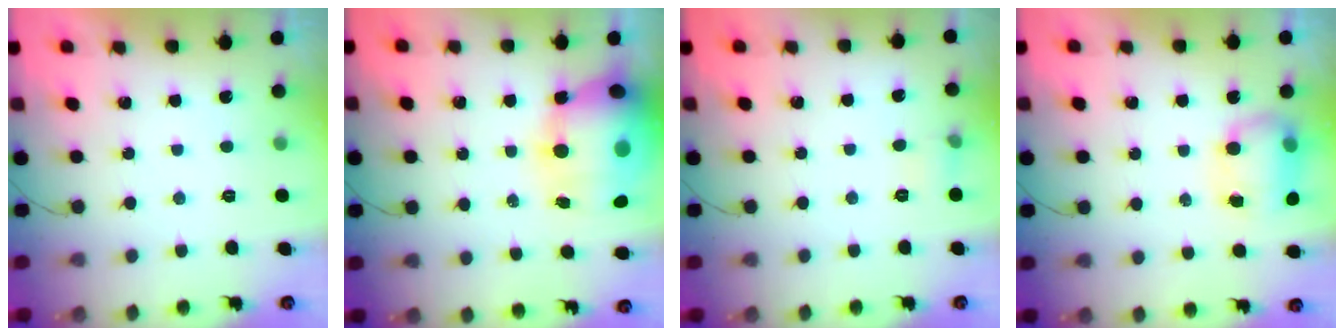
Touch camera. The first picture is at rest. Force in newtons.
{"total": 22.3, "press": 21.8, "slide": 5.0}
{"total": 4.8, "press": 4.6, "slide": 1.4}
{"total": 7.9, "press": 7.8, "slide": 0.6}